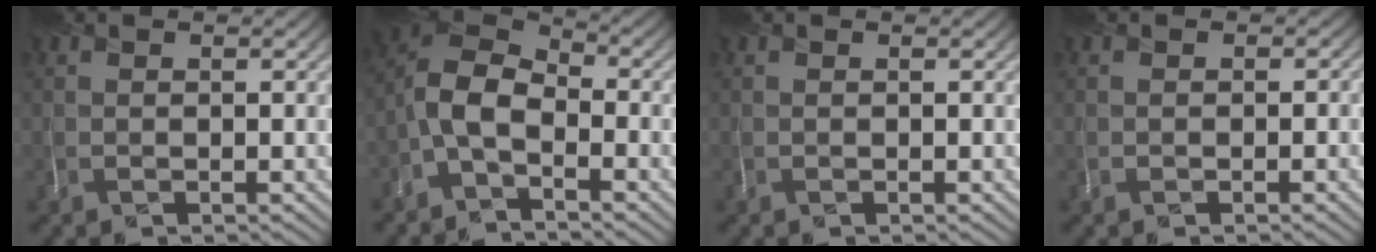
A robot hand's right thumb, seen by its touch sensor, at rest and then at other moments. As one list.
[{"total": 6.1, "force": [-2.9, 3.3, 4.2], "torque": [-0.091, 0.004, -0.071]}, {"total": 0.0}, {"total": 0.7, "force": [-0.2, 0.7, -0.1], "torque": [0.006, -0.004, 0.001]}]